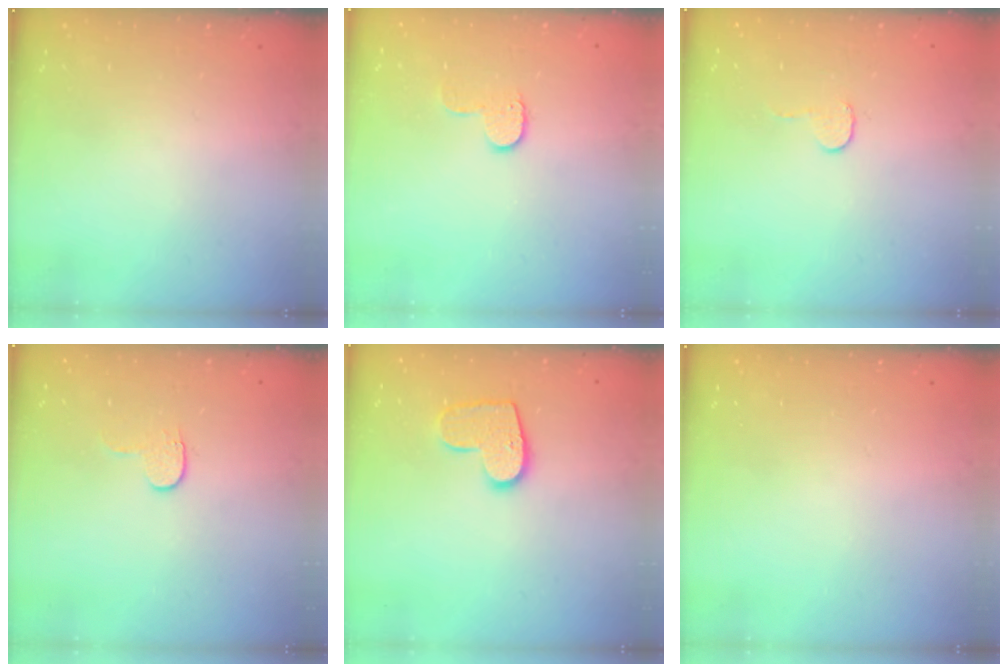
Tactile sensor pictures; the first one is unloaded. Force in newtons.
{"total": 7.2, "press": 7.2, "slide": 0.4}
{"total": 3.7, "press": 3.6, "slide": 0.3}
{"total": 3.6, "press": 3.6, "slide": 0.4}
{"total": 10.3, "press": 10.3, "slide": 0.4}
{"total": 0.0}